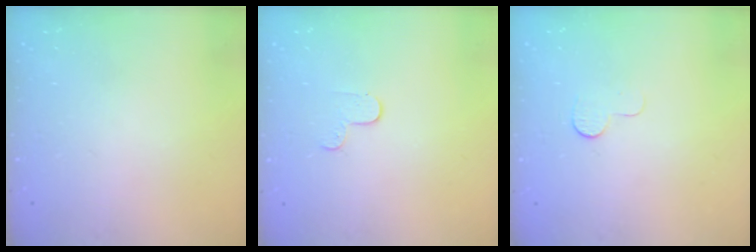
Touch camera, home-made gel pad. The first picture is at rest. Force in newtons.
{"total": 3.5, "press": 3.5, "slide": 0.4}
{"total": 5.3, "press": 5.3, "slide": 0.4}